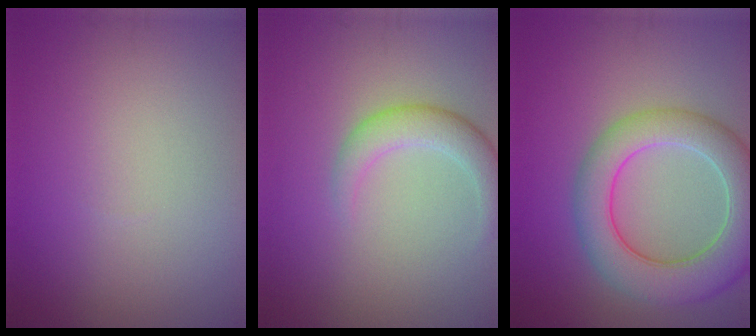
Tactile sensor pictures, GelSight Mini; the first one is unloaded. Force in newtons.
{"total": 2.8, "press": 2.8, "slide": 0.1}
{"total": 7.6, "press": 7.5, "slide": 0.4}